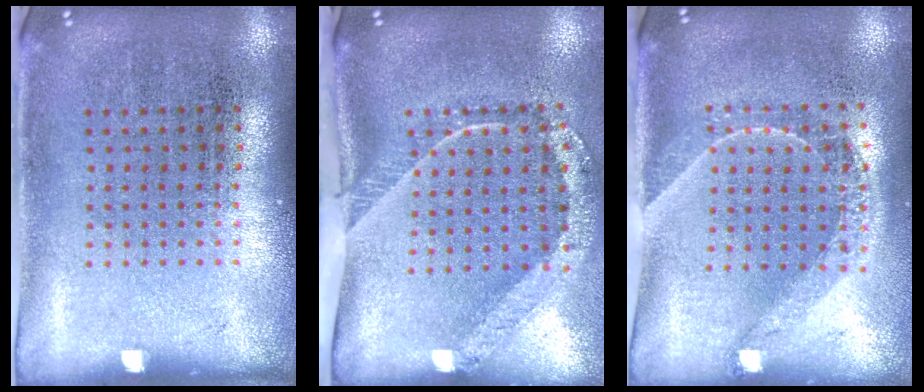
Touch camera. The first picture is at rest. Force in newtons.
{"total": 2.5, "press": 1.6, "slide": 1.9}
{"total": 1.6, "press": 1.4, "slide": 0.9}